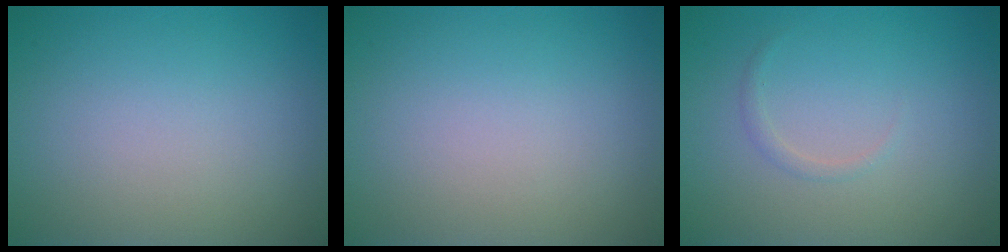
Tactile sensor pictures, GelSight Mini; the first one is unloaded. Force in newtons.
{"total": 0.0}
{"total": 0.7, "press": 0.7, "slide": 0.1}